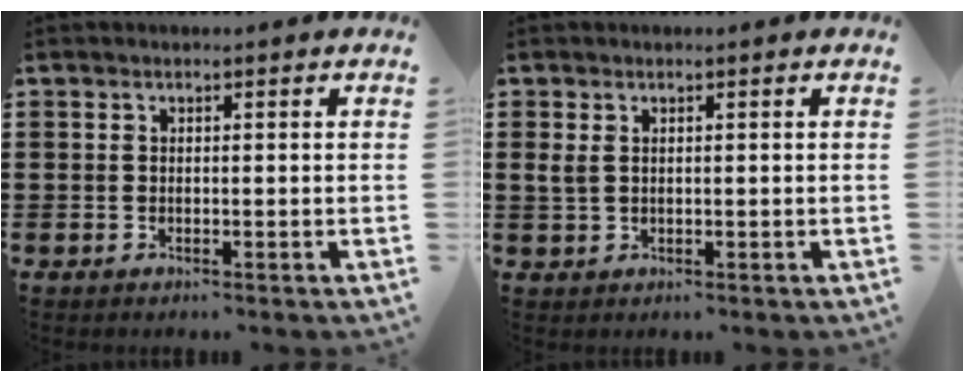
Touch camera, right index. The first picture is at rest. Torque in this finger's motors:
{"motor_torque": [1.08, 1.06, 0.01, 0.00]}